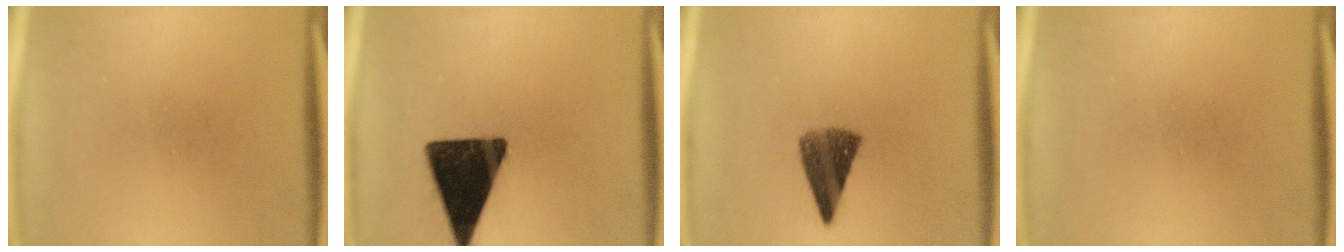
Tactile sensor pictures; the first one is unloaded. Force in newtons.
{"total": 16.6}
{"total": 7.2}
{"total": 0.0}